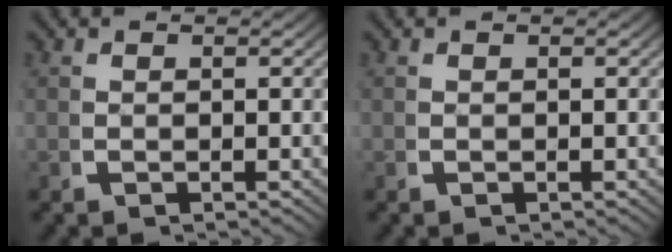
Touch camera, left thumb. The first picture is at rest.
{"total": 0.0}